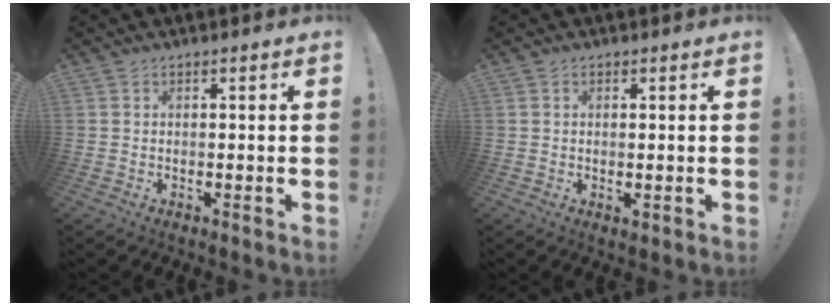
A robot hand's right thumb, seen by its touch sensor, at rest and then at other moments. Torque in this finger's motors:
{"motor_torque": [-0.17, 0.06, 0.02, 0.15, -0.11]}